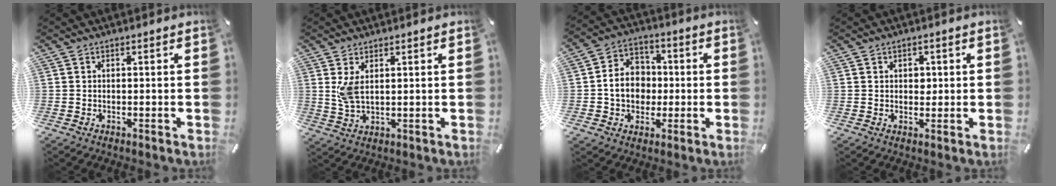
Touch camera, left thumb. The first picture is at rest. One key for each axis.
{"total": 5.1, "fx": 1.7, "fy": 2.3, "fz": 4.2, "tx": -0.093, "ty": 0.000, "tz": 0.029}
{"total": 10.1, "fx": -0.7, "fy": 8.7, "fz": 5.2, "tx": -0.102, "ty": 0.017, "tz": -0.013}
{"total": 2.2, "fx": 0.3, "fy": 1.8, "fz": 1.1, "tx": -0.009, "ty": 0.000, "tz": 0.000}